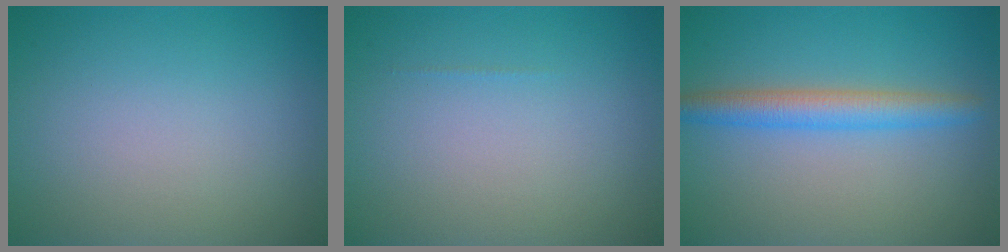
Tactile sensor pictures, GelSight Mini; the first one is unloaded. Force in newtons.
{"total": 0.0}
{"total": 3.7, "press": 3.7, "slide": 0.1}